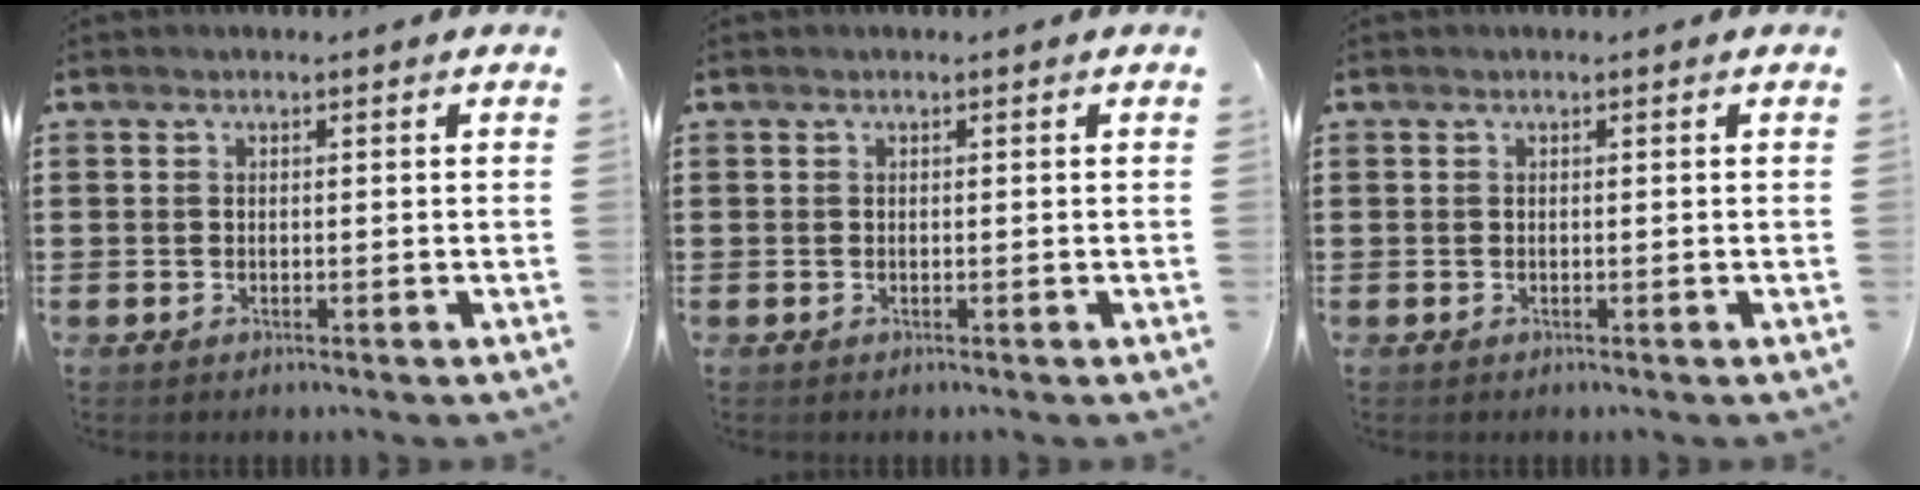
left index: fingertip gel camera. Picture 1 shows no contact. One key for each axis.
{"total": 0.0}
{"total": 0.0}